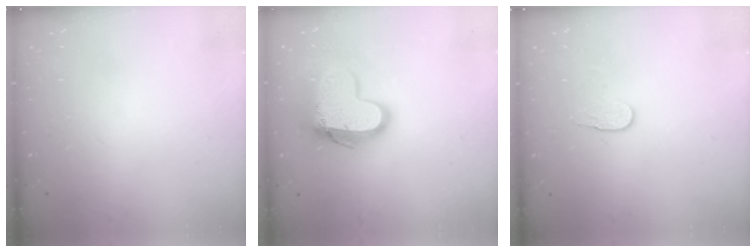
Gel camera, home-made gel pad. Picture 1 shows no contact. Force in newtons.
{"total": 13.5, "press": 13.5, "slide": 1.2}
{"total": 4.0, "press": 4.0, "slide": 0.5}